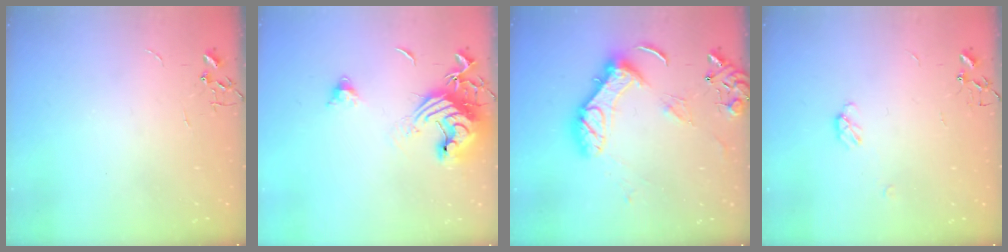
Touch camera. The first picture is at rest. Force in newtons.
{"total": 15.0, "press": 14.8, "slide": 2.1}
{"total": 15.2, "press": 15.1, "slide": 2.4}
{"total": 3.9, "press": 3.9, "slide": 0.5}